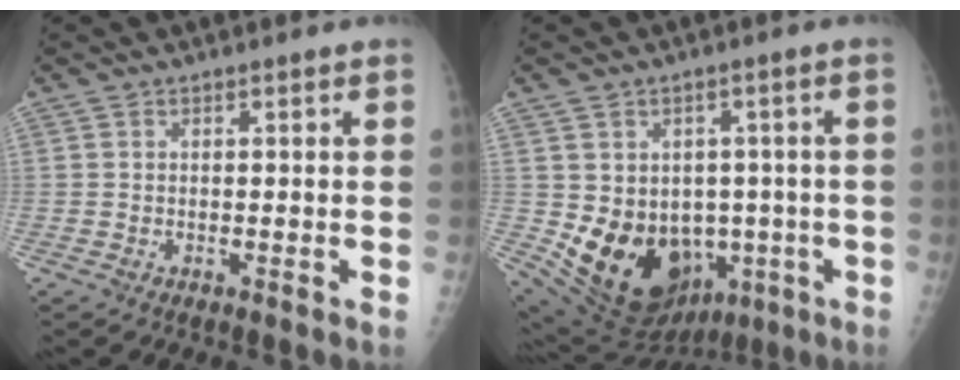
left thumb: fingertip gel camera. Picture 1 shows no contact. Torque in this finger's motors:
{"motor_torque": [0.53, 1.48, 0.63, -0.53, 0.12]}